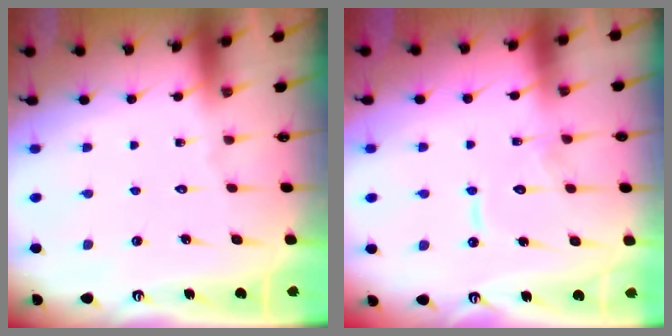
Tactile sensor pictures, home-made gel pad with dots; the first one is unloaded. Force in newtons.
{"total": 9.2, "press": 9.1, "slide": 0.9}